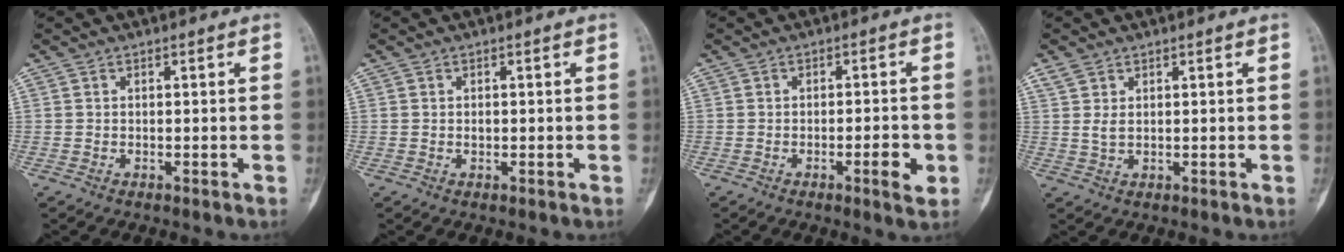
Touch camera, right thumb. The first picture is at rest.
{"total": 0.7, "force": [0.0, 0.5, 0.5], "torque": [-0.007, 0.001, 0.001]}
{"total": 4.6, "force": [-1.6, 1.1, 4.2], "torque": [-0.059, 0.003, -0.022]}
{"total": 2.5, "force": [1.2, 1.5, 1.6], "torque": [-0.036, 0.002, 0.033]}